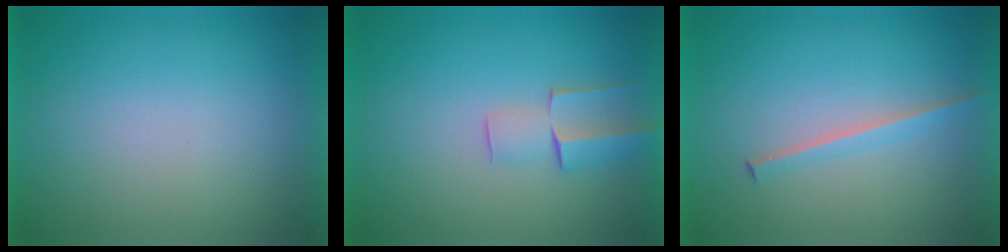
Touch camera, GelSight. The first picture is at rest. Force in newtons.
{"total": 2.5}
{"total": 1.6}